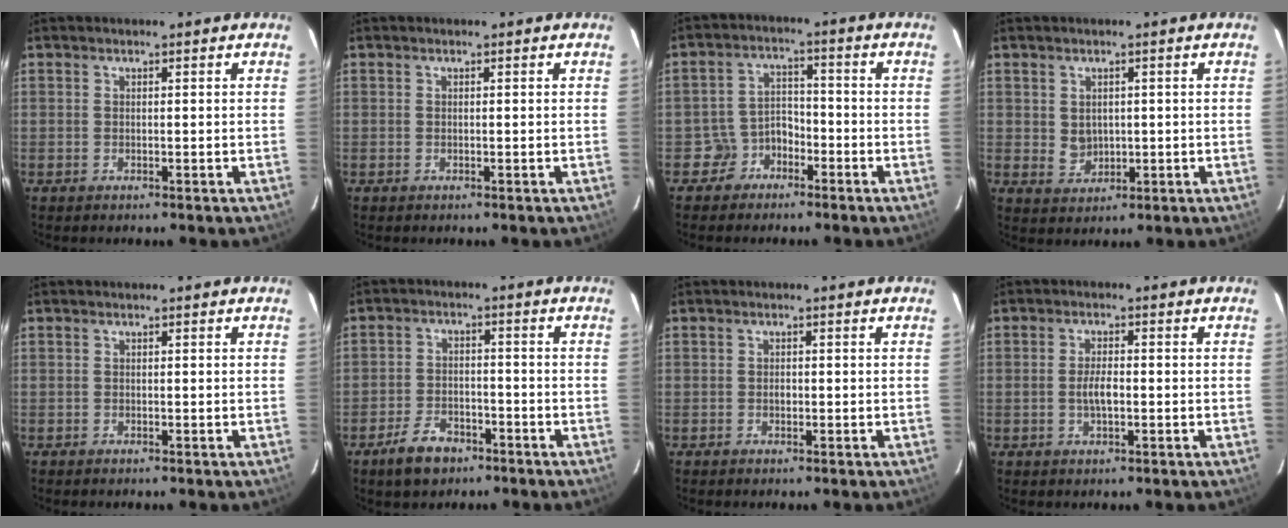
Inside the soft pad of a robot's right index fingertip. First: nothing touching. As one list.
[{"total": 0.0}, {"total": 5.2, "force": [-3.3, 3.9, 0.6], "torque": [-0.017, 0.025, -0.056]}, {"total": 3.4, "force": [0.5, 2.9, 1.6], "torque": [-0.029, 0.002, 0.018]}, {"total": 0.0}, {"total": 8.6, "force": [-5.8, 5.1, 3.8], "torque": [-0.096, 0.017, -0.090]}, {"total": 0.9, "force": [-0.2, 0.7, 0.5], "torque": [-0.008, 0.002, -0.004]}, {"total": 3.4, "force": [-0.6, 1.3, 3.1], "torque": [-0.060, 0.001, -0.009]}]